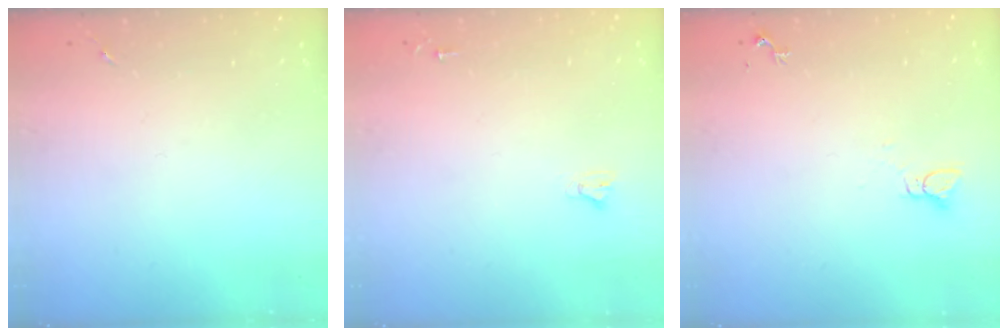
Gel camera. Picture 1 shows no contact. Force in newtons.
{"total": 2.0, "press": 2.0, "slide": 0.2}
{"total": 2.2, "press": 2.2, "slide": 0.1}